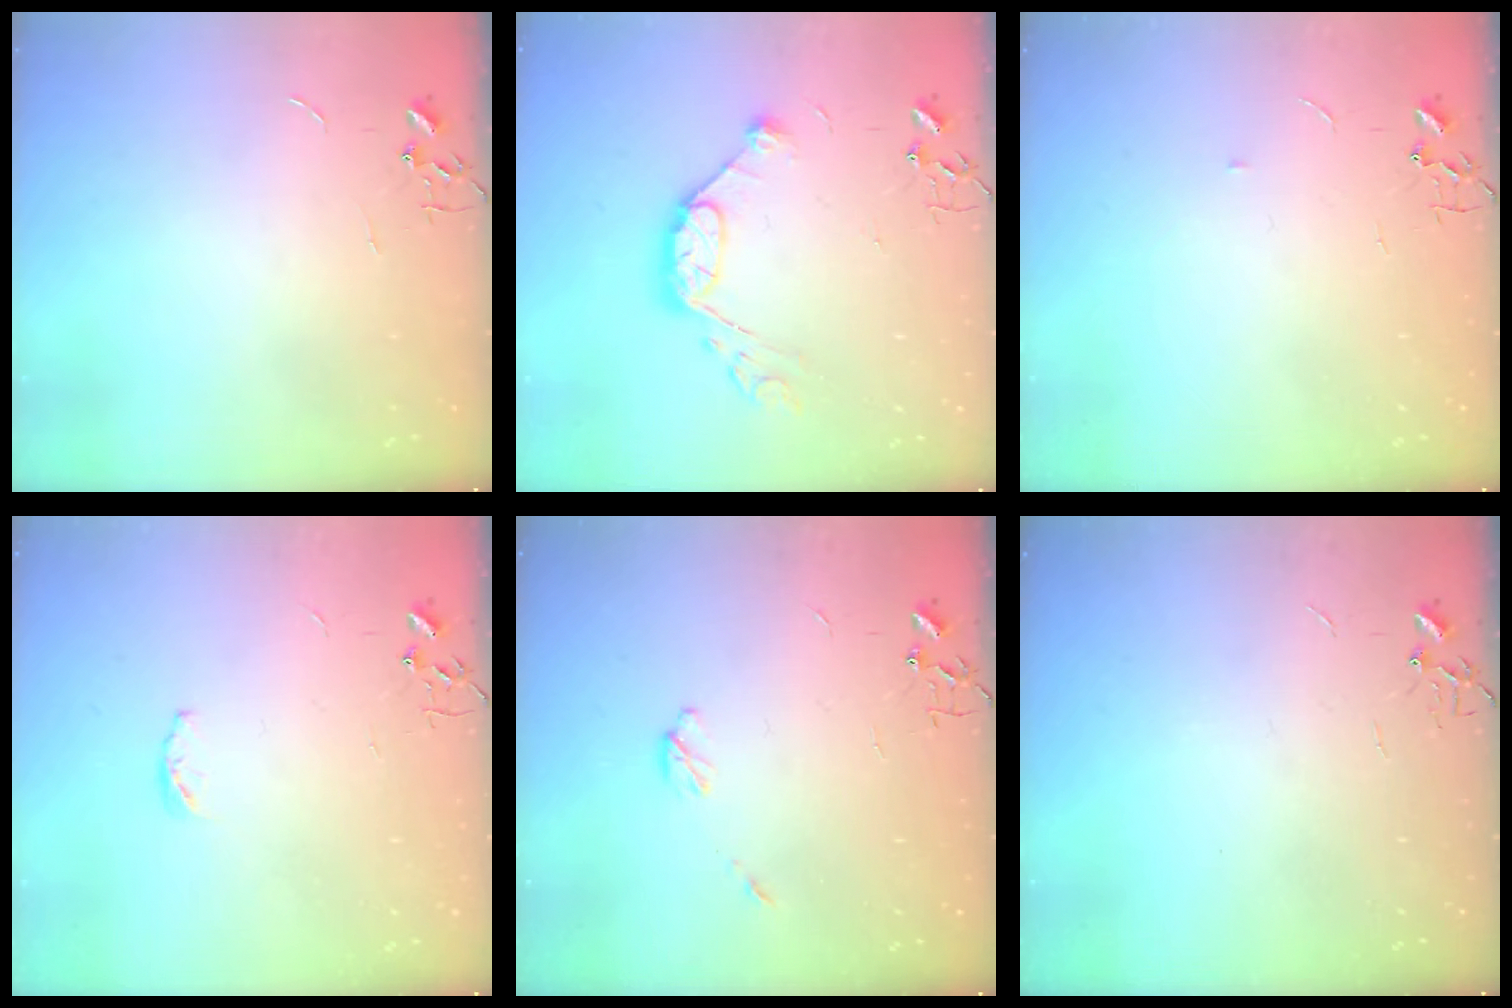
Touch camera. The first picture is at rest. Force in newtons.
{"total": 10.6, "press": 10.6, "slide": 0.6}
{"total": 3.0, "press": 3.0, "slide": 0.4}
{"total": 3.8, "press": 3.8, "slide": 0.5}
{"total": 4.0, "press": 4.0, "slide": 0.6}
{"total": 0.0}